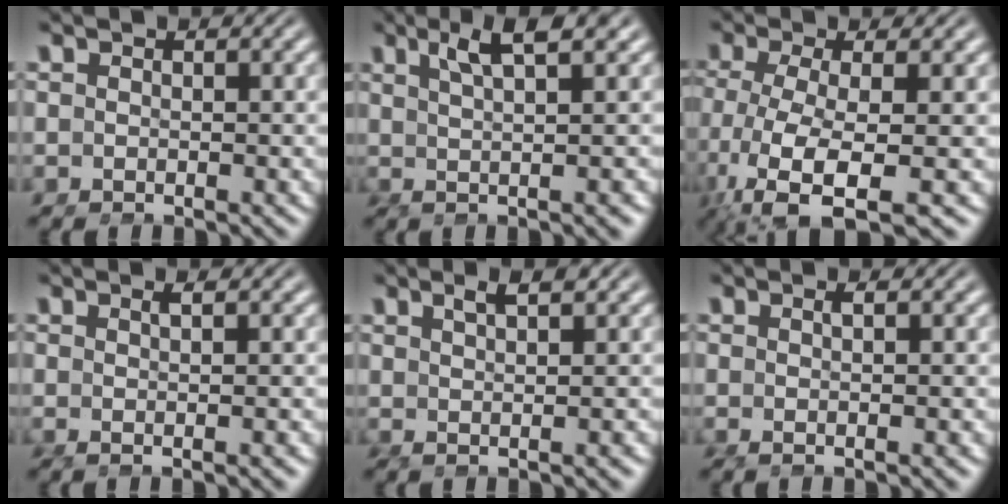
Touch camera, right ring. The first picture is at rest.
{"total": 4.5, "force": [2.1, -0.6, 3.9], "torque": [-0.044, 0.021, 0.032]}
{"total": 8.9, "force": [-5.2, 3.8, 6.1], "torque": [-0.151, -0.056, -0.059]}
{"total": 2.3, "force": [-1.3, -0.8, 1.7], "torque": [-0.019, 0.009, -0.015]}
{"total": 2.3, "force": [0.4, -0.9, 2.1], "torque": [-0.024, 0.013, 0.013]}
{"total": 2.1, "force": [-1.4, -0.4, 1.6], "torque": [-0.023, 0.007, -0.018]}